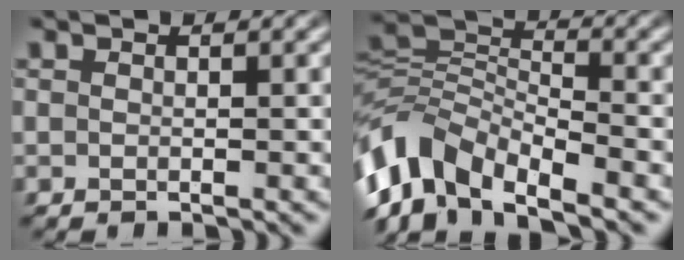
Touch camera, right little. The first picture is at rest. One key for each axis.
{"total": 10.1, "fx": -4.4, "fy": 7.5, "fz": 5.1, "tx": -0.126, "ty": -0.041, "tz": -0.070}